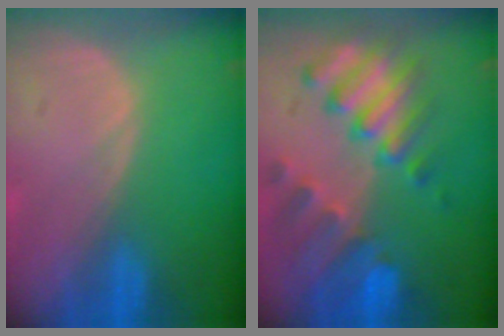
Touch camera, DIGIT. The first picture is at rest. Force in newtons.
{"total": 10.3, "press": 9.0, "slide": 5.2}